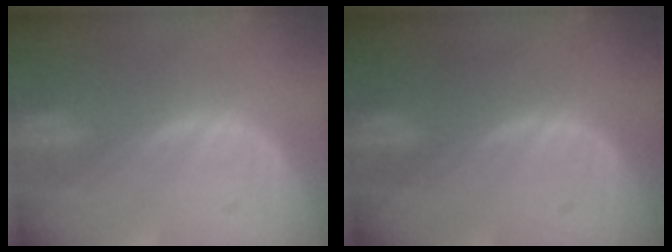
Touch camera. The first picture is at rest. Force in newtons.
{"total": 0.0}